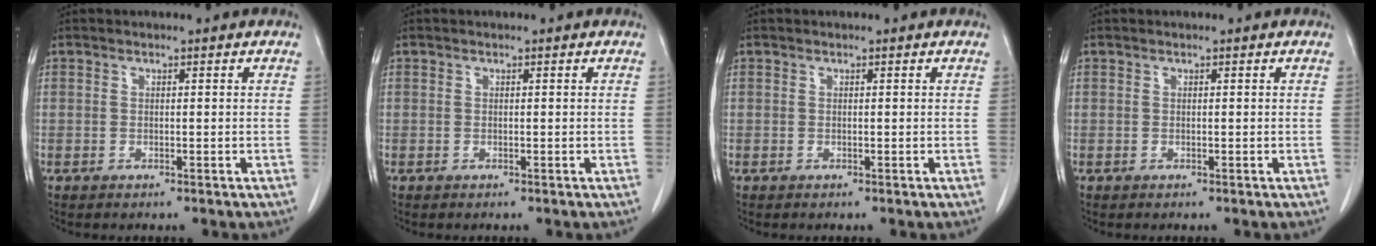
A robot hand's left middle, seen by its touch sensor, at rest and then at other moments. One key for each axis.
{"total": 0.0}
{"total": 0.0}
{"total": 0.0}